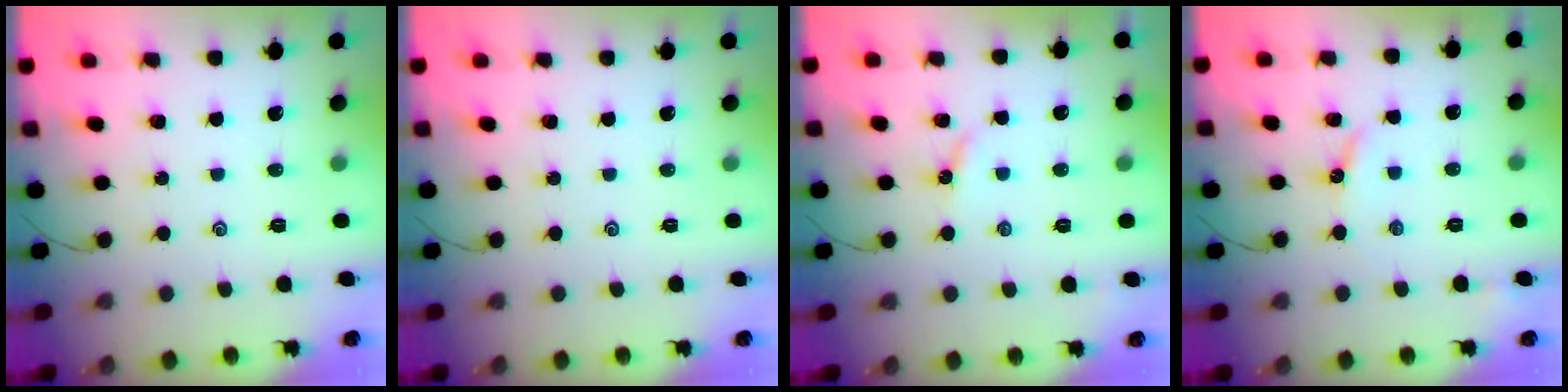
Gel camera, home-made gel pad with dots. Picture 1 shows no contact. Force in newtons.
{"total": 0.0}
{"total": 2.9, "press": 2.9, "slide": 0.3}
{"total": 3.6, "press": 3.6, "slide": 0.4}